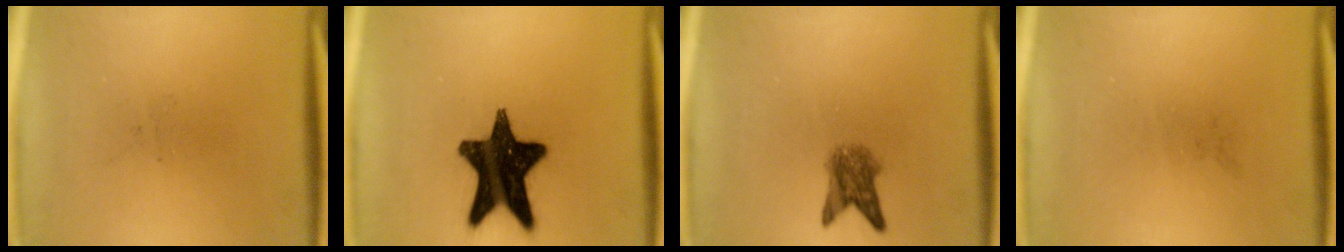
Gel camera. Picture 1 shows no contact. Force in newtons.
{"total": 17.4}
{"total": 3.9}
{"total": 0.0}